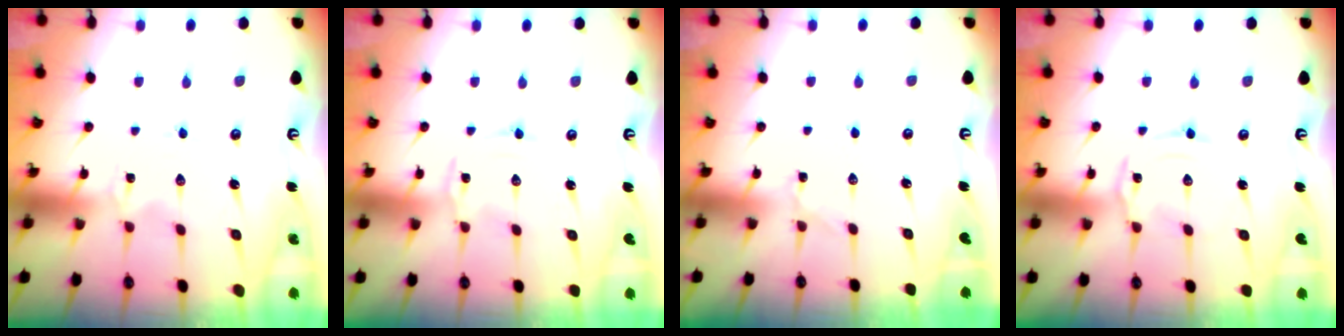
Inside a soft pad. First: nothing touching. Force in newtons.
{"total": 0.5, "press": 0.5, "slide": 0.1}
{"total": 1.0, "press": 1.0, "slide": 0.1}
{"total": 1.8, "press": 1.8, "slide": 0.2}